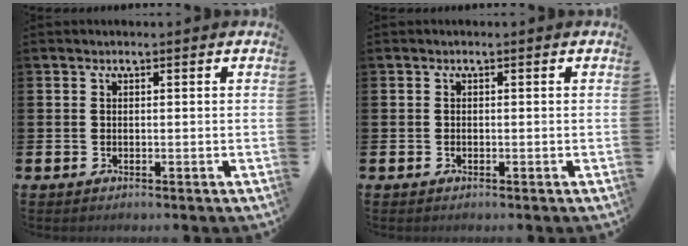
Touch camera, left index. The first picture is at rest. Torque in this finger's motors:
{"motor_torque": [-0.09, 0.26, -0.06, -0.01]}